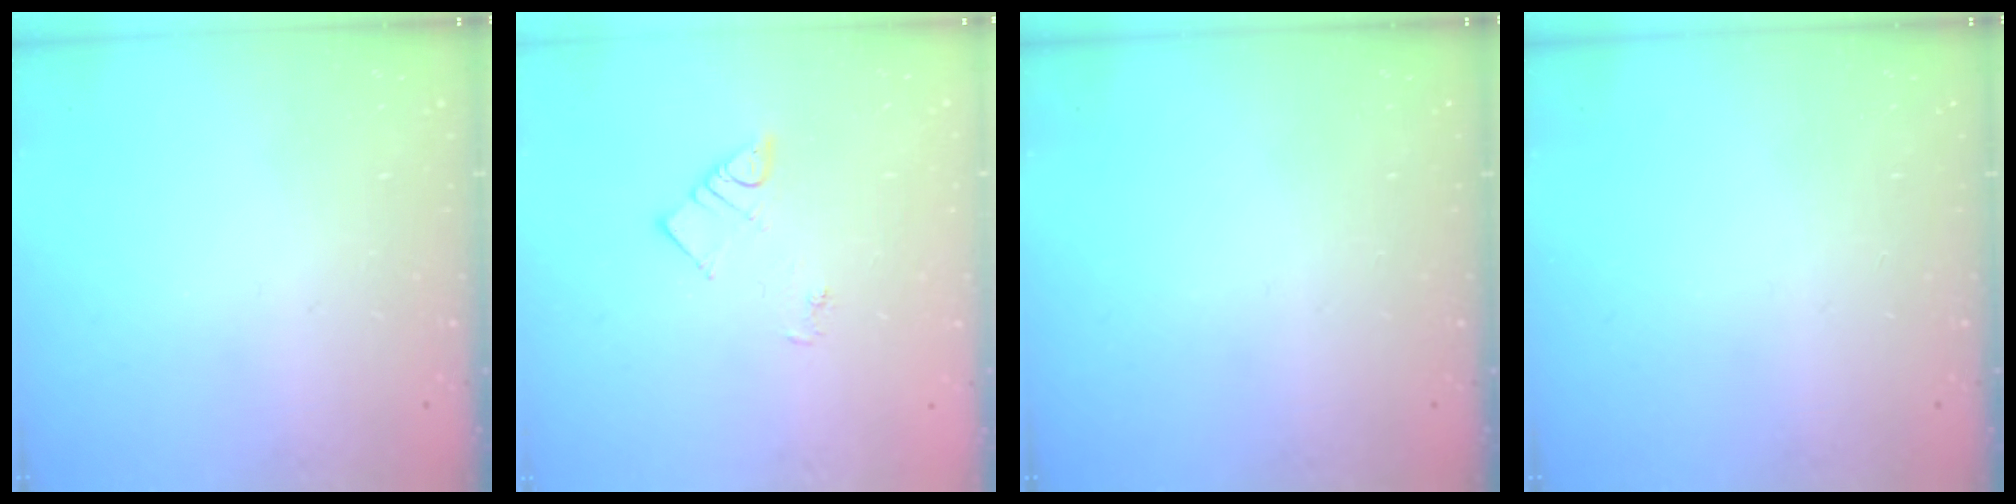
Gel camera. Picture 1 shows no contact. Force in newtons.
{"total": 3.8, "press": 3.8, "slide": 0.4}
{"total": 0.0}
{"total": 0.0}